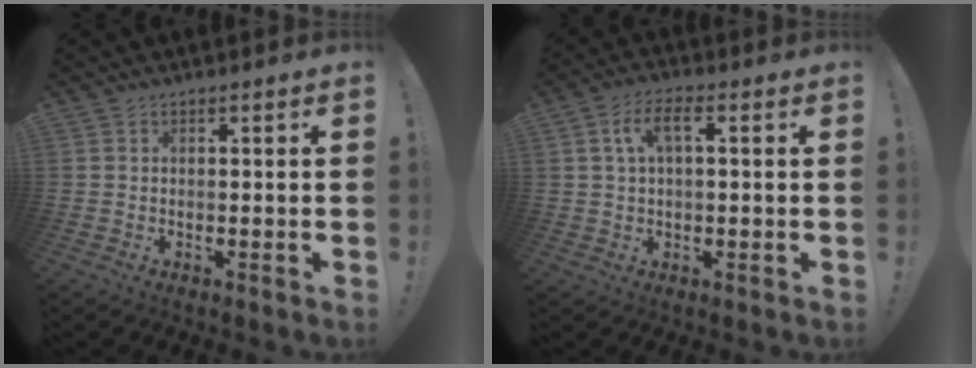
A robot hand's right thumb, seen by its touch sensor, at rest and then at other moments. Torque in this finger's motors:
{"motor_torque": [0.16, 0.20, 0.14, 0.05, 0.24]}